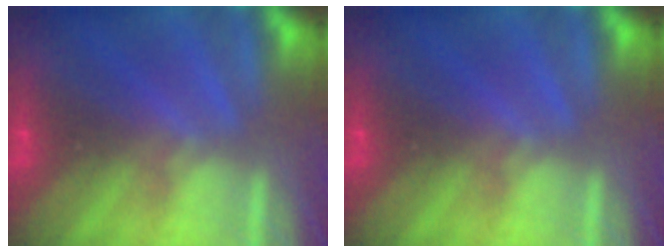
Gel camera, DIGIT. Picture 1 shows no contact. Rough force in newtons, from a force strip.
{"total": 0.0}